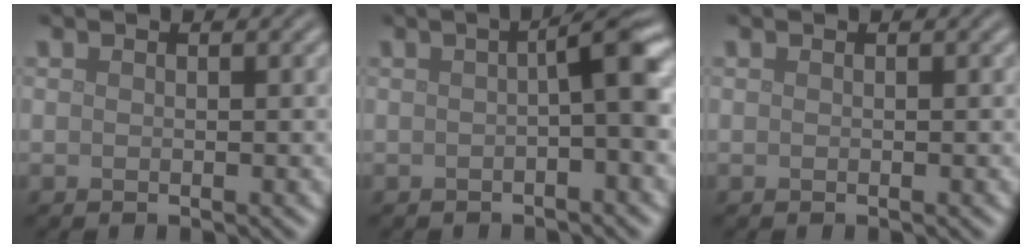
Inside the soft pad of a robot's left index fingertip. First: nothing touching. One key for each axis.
{"total": 3.5, "fx": 0.0, "fy": 0.4, "fz": 3.4, "tx": -0.048, "ty": 0.013, "tz": -0.003}
{"total": 0.0}